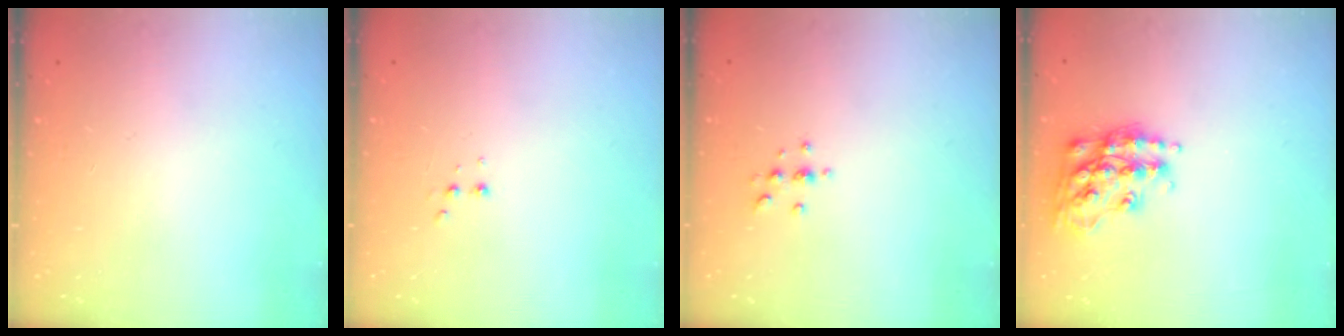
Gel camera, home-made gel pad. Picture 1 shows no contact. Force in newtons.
{"total": 2.5, "press": 2.4, "slide": 0.8}
{"total": 2.9, "press": 2.9, "slide": 0.4}
{"total": 17.4, "press": 17.3, "slide": 1.2}